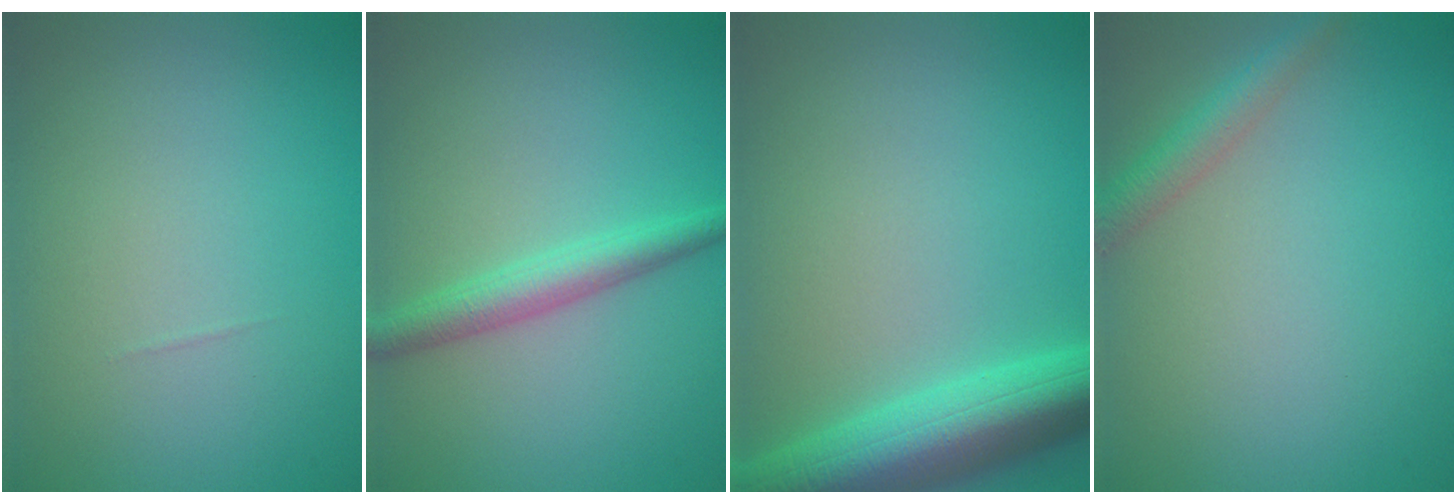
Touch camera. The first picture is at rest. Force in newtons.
{"total": 2.9, "press": 2.9, "slide": 0.1}
{"total": 8.0, "press": 8.0, "slide": 0.3}
{"total": 2.3, "press": 2.3, "slide": 0.1}